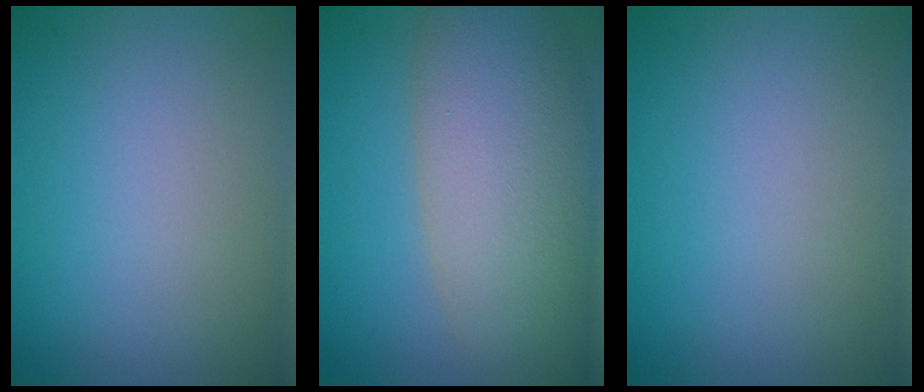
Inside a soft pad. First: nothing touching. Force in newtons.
{"total": 10.1, "press": 10.0, "slide": 0.6}
{"total": 0.0}